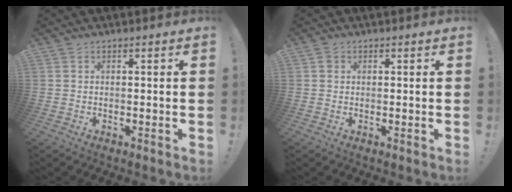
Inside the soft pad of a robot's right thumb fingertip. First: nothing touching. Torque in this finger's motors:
{"motor_torque": [0.12, 0.04, 0.34, -0.24, -0.02]}